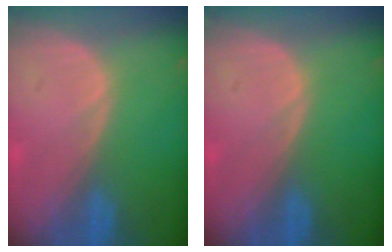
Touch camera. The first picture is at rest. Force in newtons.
{"total": 0.0}